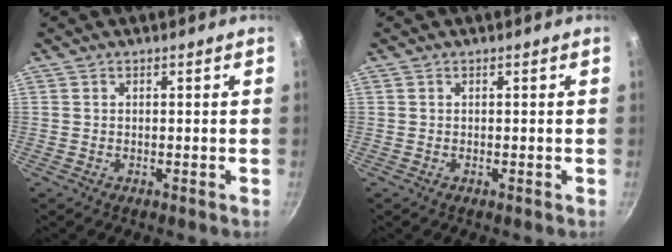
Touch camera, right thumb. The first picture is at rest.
{"total": 0.0}